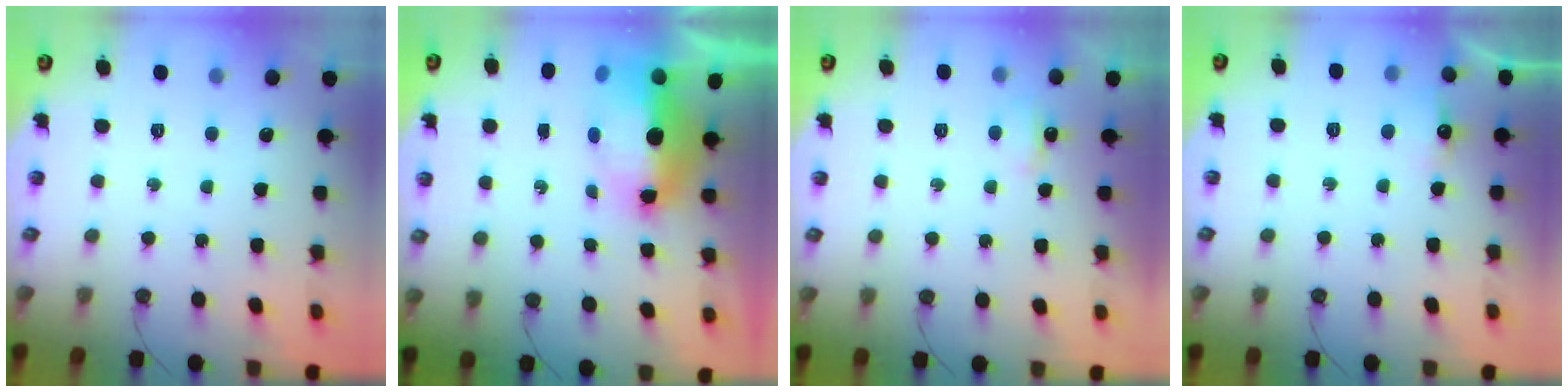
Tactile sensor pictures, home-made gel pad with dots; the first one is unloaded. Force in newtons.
{"total": 13.3, "press": 13.2, "slide": 1.8}
{"total": 4.0, "press": 4.0, "slide": 0.5}
{"total": 5.2, "press": 5.1, "slide": 1.0}